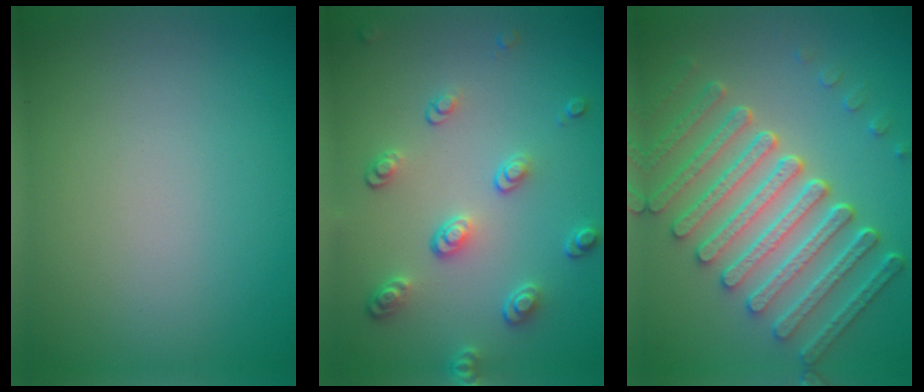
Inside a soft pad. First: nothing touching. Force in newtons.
{"total": 3.7, "press": 2.9, "slide": 2.4}
{"total": 7.9, "press": 6.1, "slide": 5.0}